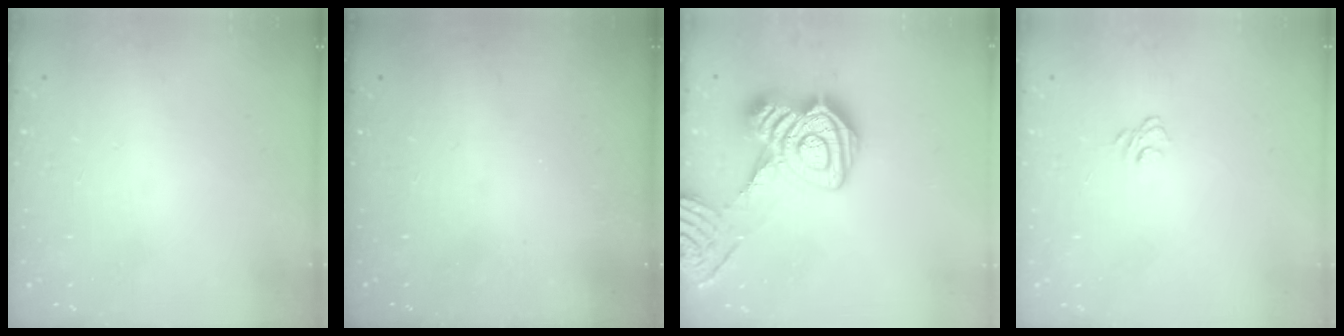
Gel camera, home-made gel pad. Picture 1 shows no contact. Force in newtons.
{"total": 2.3, "press": 2.2, "slide": 0.8}
{"total": 16.9, "press": 16.8, "slide": 1.2}
{"total": 3.7, "press": 3.5, "slide": 1.2}